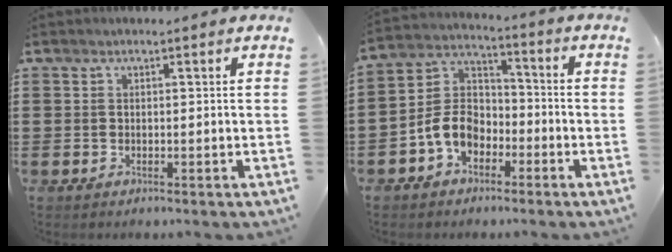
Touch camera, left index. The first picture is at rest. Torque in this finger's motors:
{"motor_torque": [1.44, 0.69, 0.72, 0.11]}